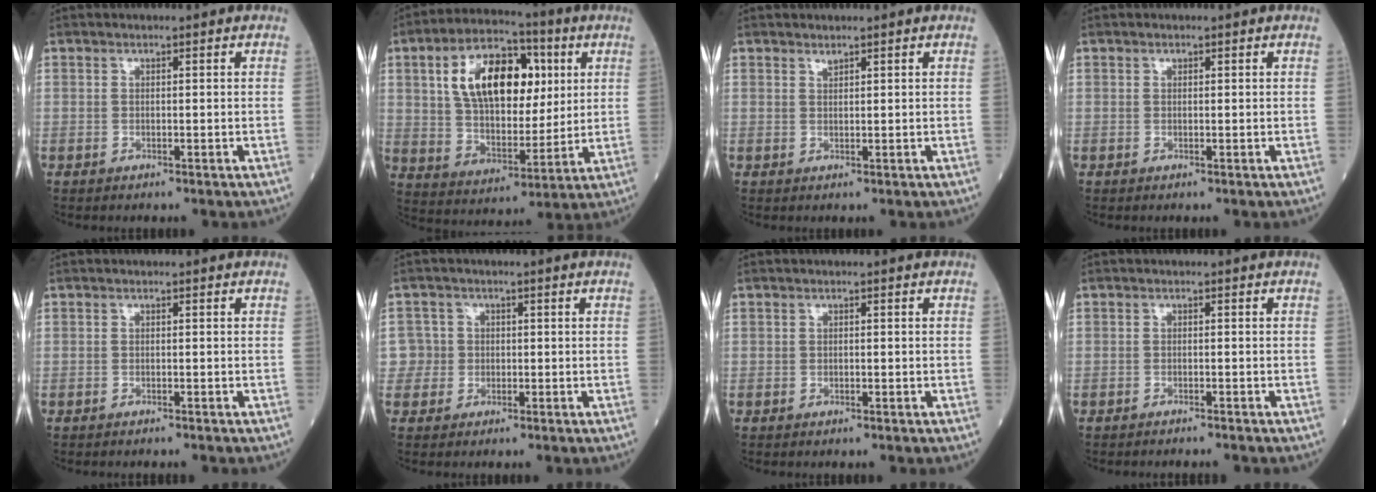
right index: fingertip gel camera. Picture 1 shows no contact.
{"total": 18.1, "force": [5.2, 9.7, 14.4], "torque": [-0.278, 0.032, 0.091]}
{"total": 1.1, "force": [0.9, 0.5, 0.4], "torque": [-0.010, 0.002, 0.018]}
{"total": 0.7, "force": [0.3, 0.5, 0.3], "torque": [-0.014, 0.007, 0.006]}
{"total": 1.5, "force": [-1.1, 0.6, 0.7], "torque": [-0.020, -0.004, -0.013]}
{"total": 4.0, "force": [-0.4, 4.0, 0.0], "torque": [0.005, 0.019, -0.006]}
{"total": 0.5, "force": [-0.1, 0.4, 0.3], "torque": [-0.018, 0.007, -0.001]}
{"total": 3.3, "force": [-3.0, 0.8, 1.1], "torque": [-0.020, -0.005, -0.040]}